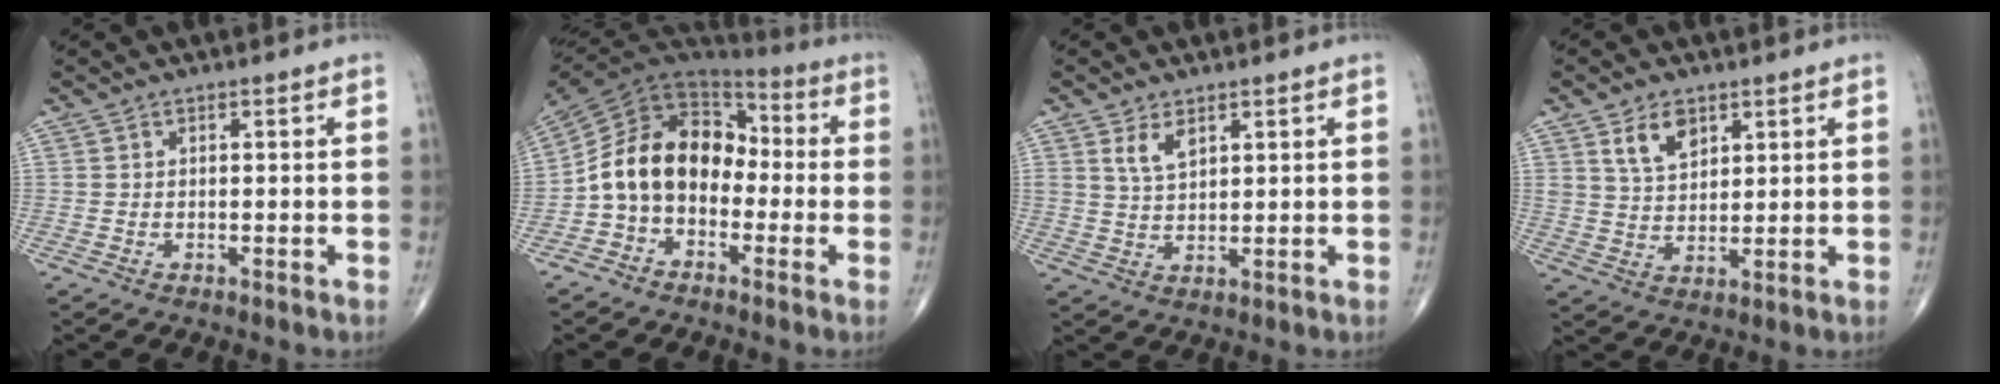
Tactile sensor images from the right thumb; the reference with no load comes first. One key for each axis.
{"total": 15.0, "fx": -2.6, "fy": 10.9, "fz": 9.9, "tx": -0.157, "ty": 0.066, "tz": -0.060}
{"total": 4.1, "fx": 2.3, "fy": 2.1, "fz": 2.6, "tx": -0.040, "ty": -0.013, "tz": 0.049}
{"total": 6.2, "fx": 3.5, "fy": 3.8, "fz": 3.6, "tx": -0.046, "ty": -0.021, "tz": 0.068}